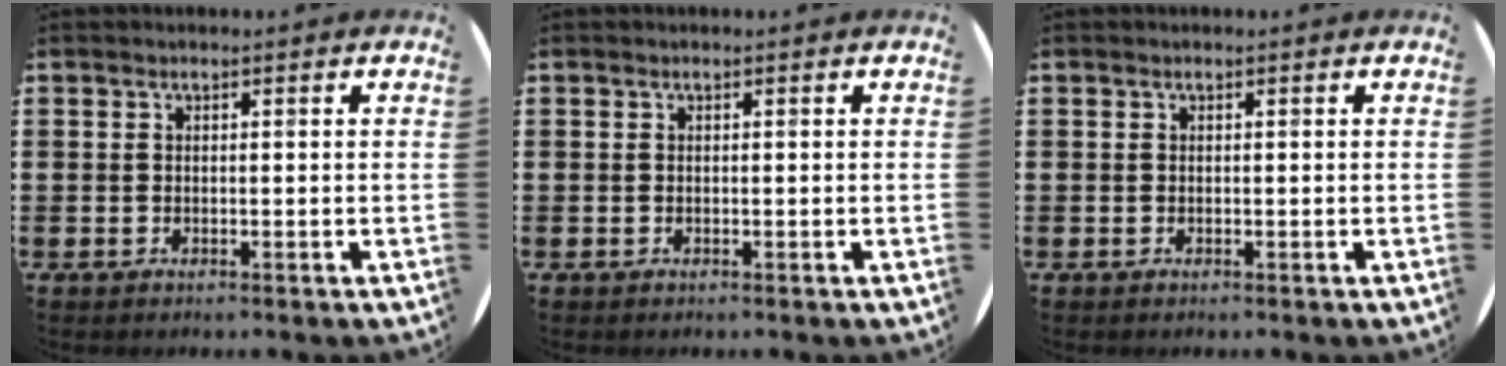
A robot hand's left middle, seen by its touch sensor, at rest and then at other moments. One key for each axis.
{"total": 0.0}
{"total": 0.0}